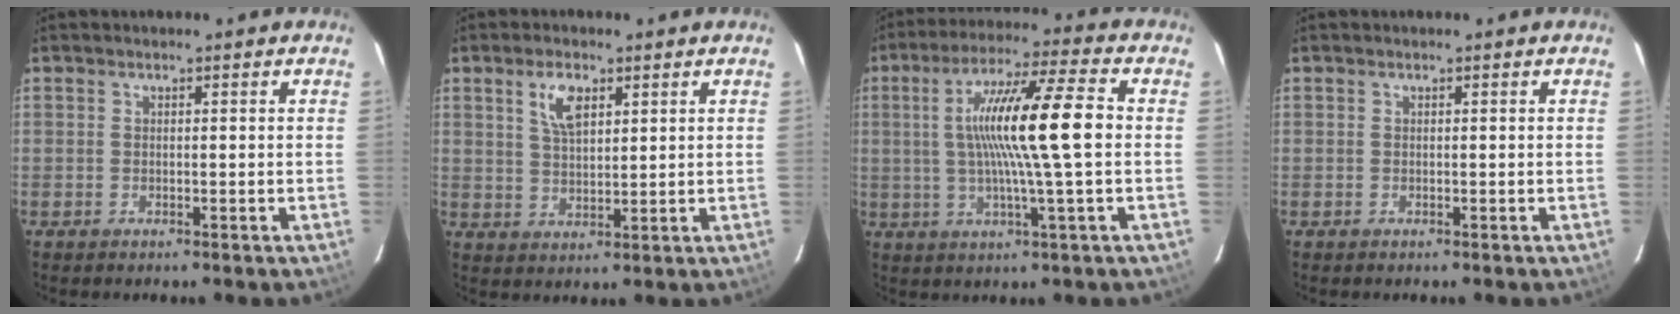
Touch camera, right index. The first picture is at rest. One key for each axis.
{"total": 5.6, "fx": 2.7, "fy": 2.6, "fz": 4.2, "tx": -0.077, "ty": 0.008, "tz": 0.055}
{"total": 14.2, "fx": 0.4, "fy": -0.1, "fz": 14.2, "tx": -0.255, "ty": 0.010, "tz": 0.007}
{"total": 0.0}